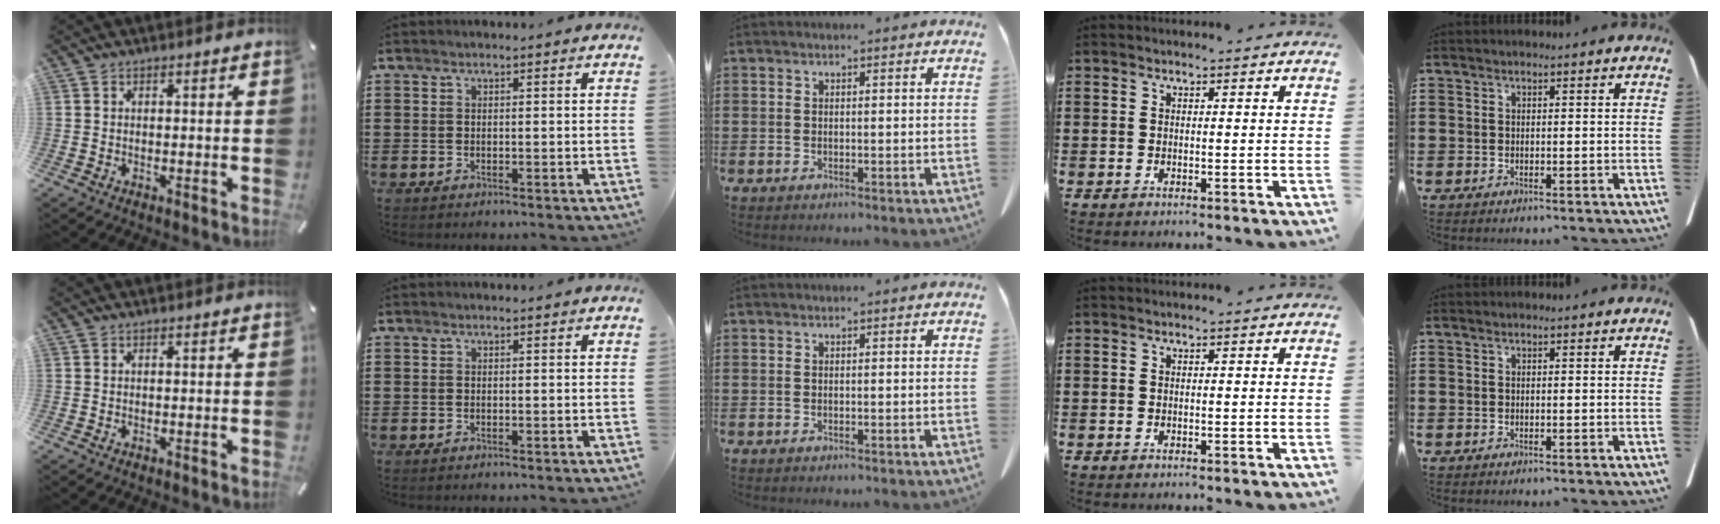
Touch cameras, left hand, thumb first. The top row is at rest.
{}